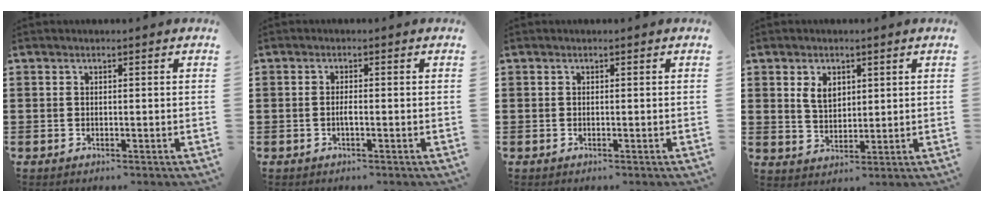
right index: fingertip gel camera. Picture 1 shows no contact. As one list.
[{"total": 1.4, "force": [-0.5, 0.2, 1.3], "torque": [-0.026, 0.000, -0.009]}, {"total": 0.0}, {"total": 3.9, "force": [1.7, 2.7, 2.4], "torque": [-0.056, 0.009, 0.030]}]